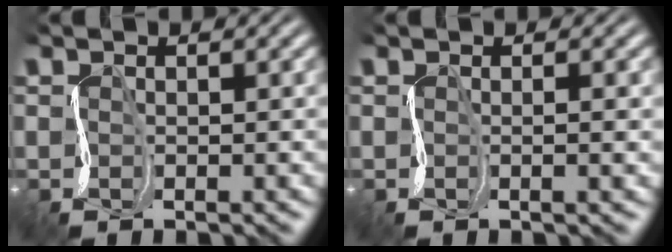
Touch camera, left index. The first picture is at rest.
{"total": 1.1, "force": [0.4, 0.3, 0.9], "torque": [-0.005, 0.006, 0.003]}